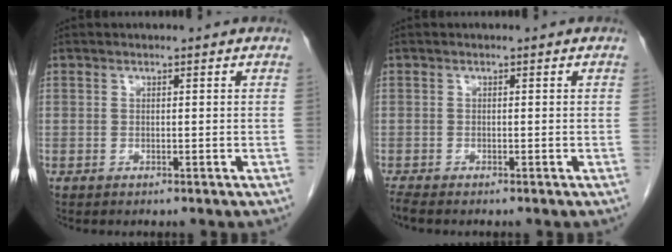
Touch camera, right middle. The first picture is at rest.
{"total": 1.2, "force": [-1.1, -0.2, 0.4], "torque": [-0.015, -0.006, -0.023]}